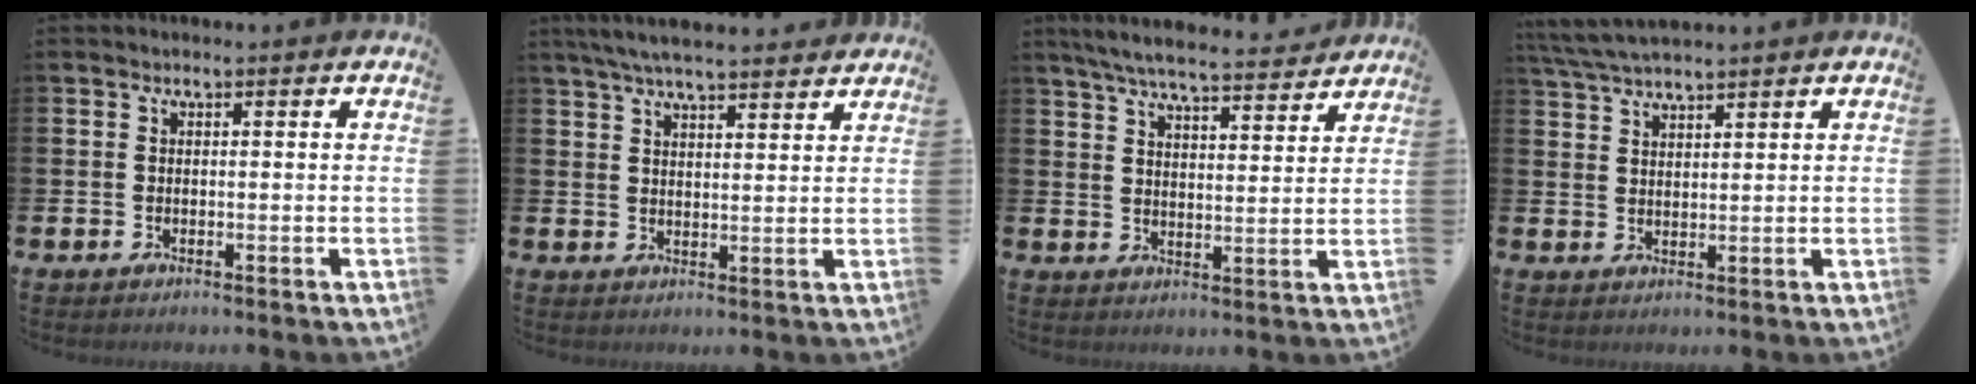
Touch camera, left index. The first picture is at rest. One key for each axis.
{"total": 5.7, "fx": 5.4, "fy": 0.7, "fz": 1.9, "tx": -0.049, "ty": -0.015, "tz": 0.098}
{"total": 6.7, "fx": 6.3, "fy": 0.7, "fz": 2.0, "tx": -0.048, "ty": -0.041, "tz": 0.110}
{"total": 4.4, "fx": 4.1, "fy": 0.3, "fz": 1.4, "tx": -0.044, "ty": -0.009, "tz": 0.078}